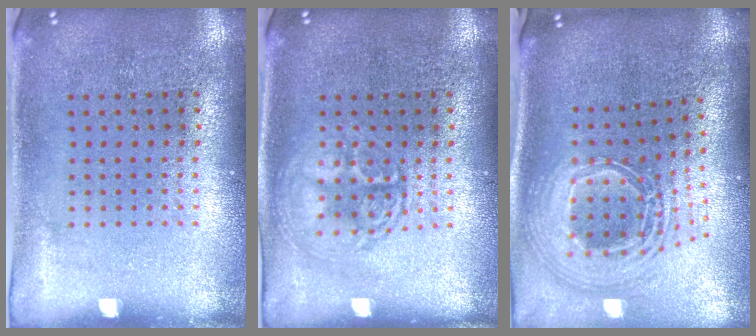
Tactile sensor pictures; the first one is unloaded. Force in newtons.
{"total": 2.7, "press": 2.7, "slide": 0.3}
{"total": 2.8, "press": 1.9, "slide": 2.0}